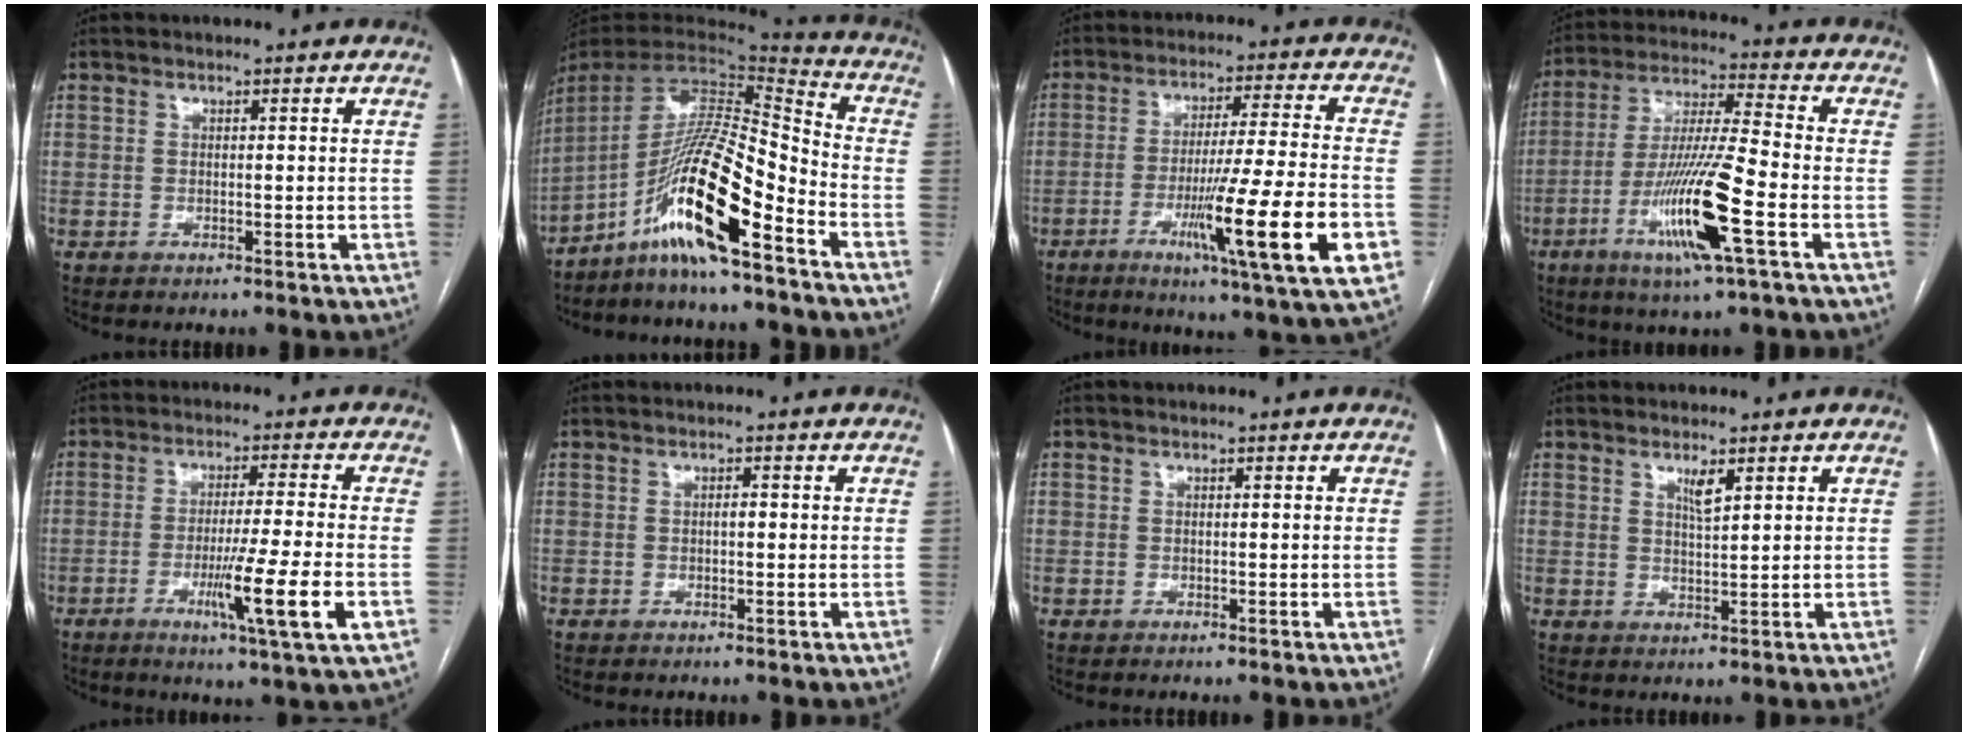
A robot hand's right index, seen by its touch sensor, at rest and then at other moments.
{"total": 16.5, "force": [-9.7, 0.9, 13.4], "torque": [-0.258, 0.005, -0.179]}
{"total": 17.8, "force": [-6.1, -0.8, 16.7], "torque": [-0.254, -0.026, -0.096]}
{"total": 14.8, "force": [-5.7, 0.1, 13.7], "torque": [-0.272, -0.017, -0.107]}
{"total": 10.8, "force": [-3.5, -1.2, 10.2], "torque": [-0.170, -0.029, -0.061]}
{"total": 0.8, "force": [-0.1, 0.3, 0.7], "torque": [-0.012, 0.002, -0.002]}
{"total": 0.6, "force": [-0.1, 0.6, 0.0], "torque": [0.004, 0.006, -0.005]}
{"total": 2.4, "force": [1.5, 0.3, 1.9], "torque": [-0.039, -0.006, 0.029]}